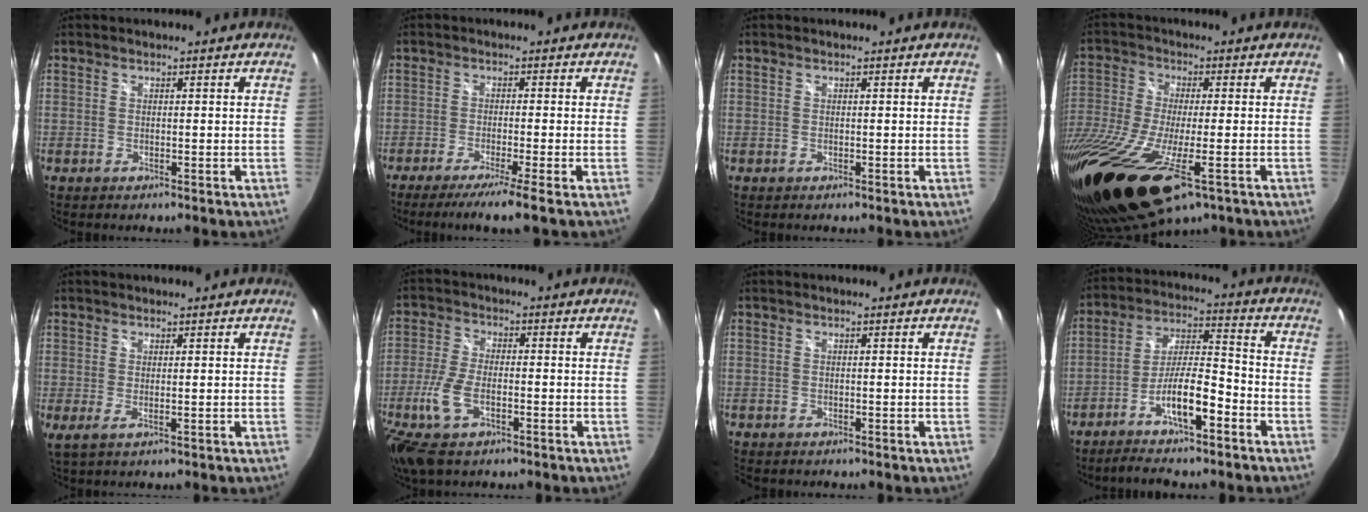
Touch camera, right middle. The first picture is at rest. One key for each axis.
{"total": 7.5, "fx": -5.6, "fy": -1.1, "fz": 4.8, "tx": -0.099, "ty": -0.029, "tz": -0.094}
{"total": 0.0}
{"total": 25.2, "fx": -12.2, "fy": 8.7, "fz": 20.2, "tx": -0.438, "ty": -0.094, "tz": -0.216}
{"total": 1.9, "fx": 0.1, "fy": 0.1, "fz": 1.9, "tx": -0.035, "ty": -0.006, "tz": 0.002}
{"total": 10.5, "fx": -5.0, "fy": 4.8, "fz": 7.9, "tx": -0.182, "ty": -0.016, "tz": -0.096}
{"total": 0.9, "fx": -0.8, "fy": 0.3, "fz": 0.2, "tx": -0.008, "ty": -0.003, "tz": -0.014}
{"total": 10.7, "fx": -6.5, "fy": 2.0, "fz": 8.2, "tx": -0.171, "ty": 0.006, "tz": -0.114}